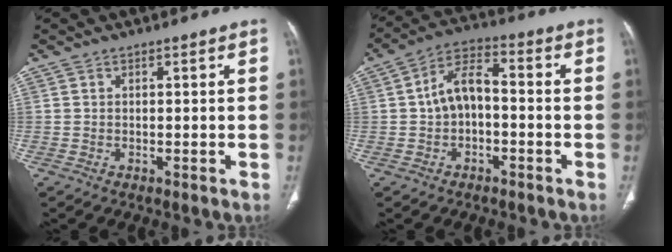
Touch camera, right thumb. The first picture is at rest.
{"total": 7.9, "force": [-0.8, 4.8, 6.2], "torque": [-0.103, 0.035, -0.026]}